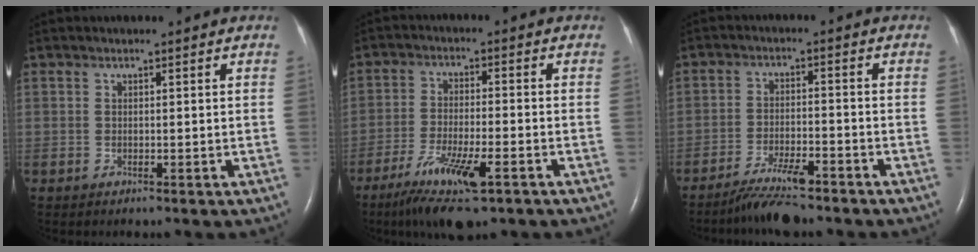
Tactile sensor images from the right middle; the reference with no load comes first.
{"total": 10.4, "force": [-6.1, 1.7, 8.3], "torque": [-0.163, -0.025, -0.100]}
{"total": 6.1, "force": [-5.1, 0.7, 3.3], "torque": [-0.070, -0.016, -0.091]}